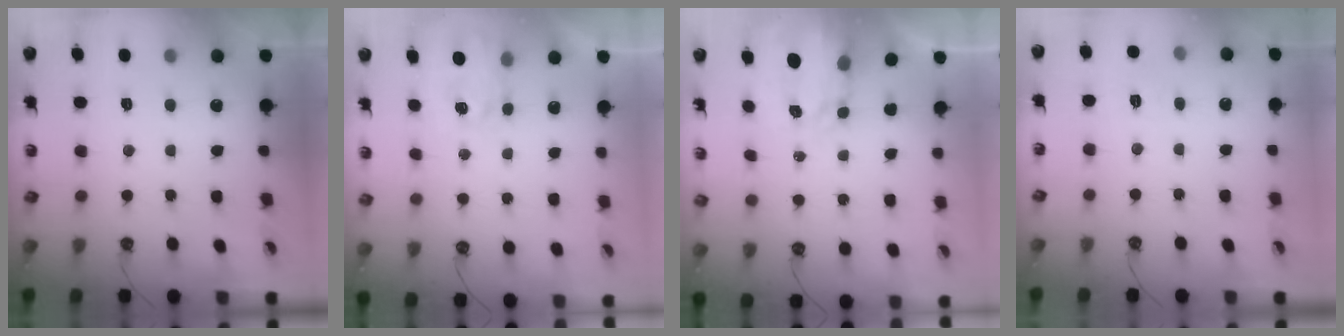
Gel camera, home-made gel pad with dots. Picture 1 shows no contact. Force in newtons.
{"total": 3.4, "press": 3.4, "slide": 0.5}
{"total": 3.3, "press": 3.3, "slide": 0.4}
{"total": 4.4, "press": 4.4, "slide": 0.6}